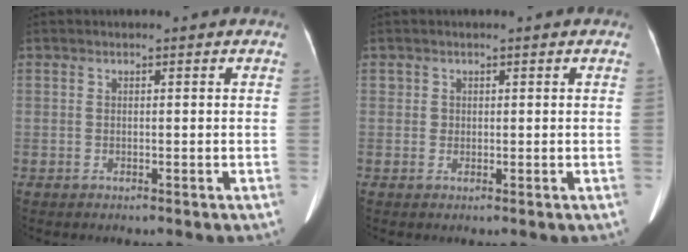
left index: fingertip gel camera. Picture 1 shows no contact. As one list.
[{"total": 0.9, "force": [0.0, 0.9, -0.2], "torque": [0.008, -0.001, -0.003]}]